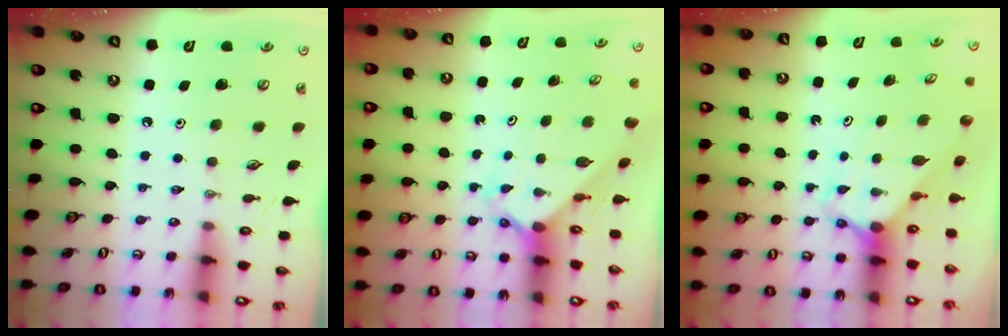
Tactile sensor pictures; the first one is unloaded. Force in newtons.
{"total": 2.4, "press": 2.3, "slide": 0.2}
{"total": 2.8, "press": 2.8, "slide": 0.0}